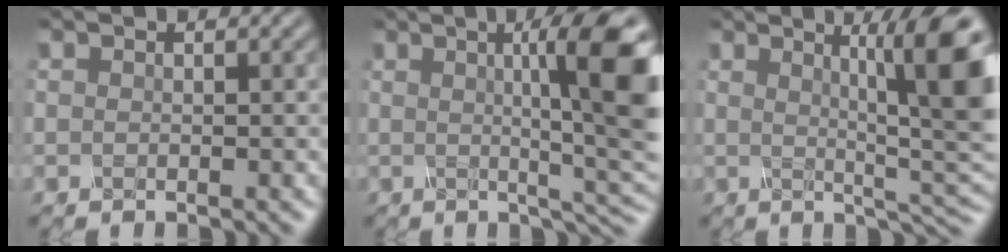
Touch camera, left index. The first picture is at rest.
{"total": 10.7, "force": [1.4, 2.1, 10.4], "torque": [-0.117, 0.003, 0.026]}
{"total": 10.2, "force": [2.4, 1.9, 9.7], "torque": [-0.100, 0.009, 0.039]}